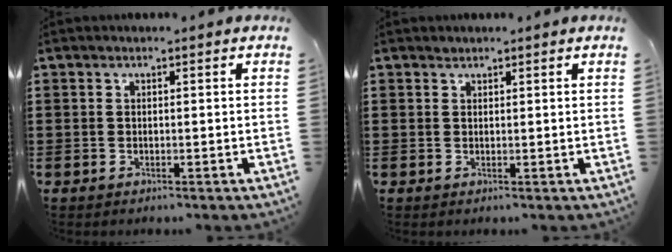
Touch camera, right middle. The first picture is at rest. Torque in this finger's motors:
{"motor_torque": [0.27, -0.25, -0.02, -0.01]}